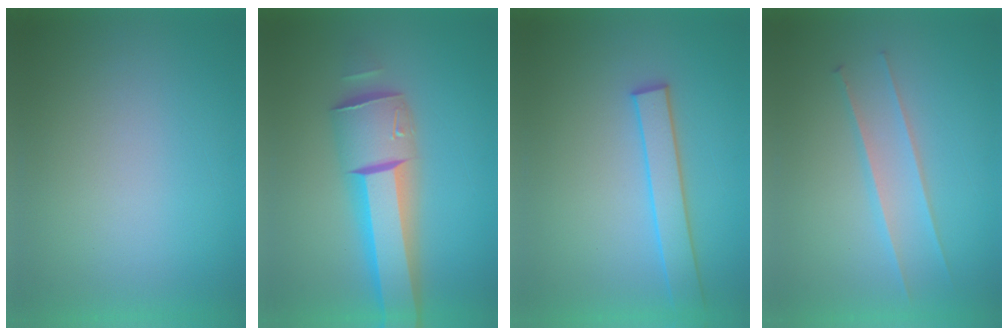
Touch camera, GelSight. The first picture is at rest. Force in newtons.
{"total": 7.4}
{"total": 2.7}
{"total": 2.4}